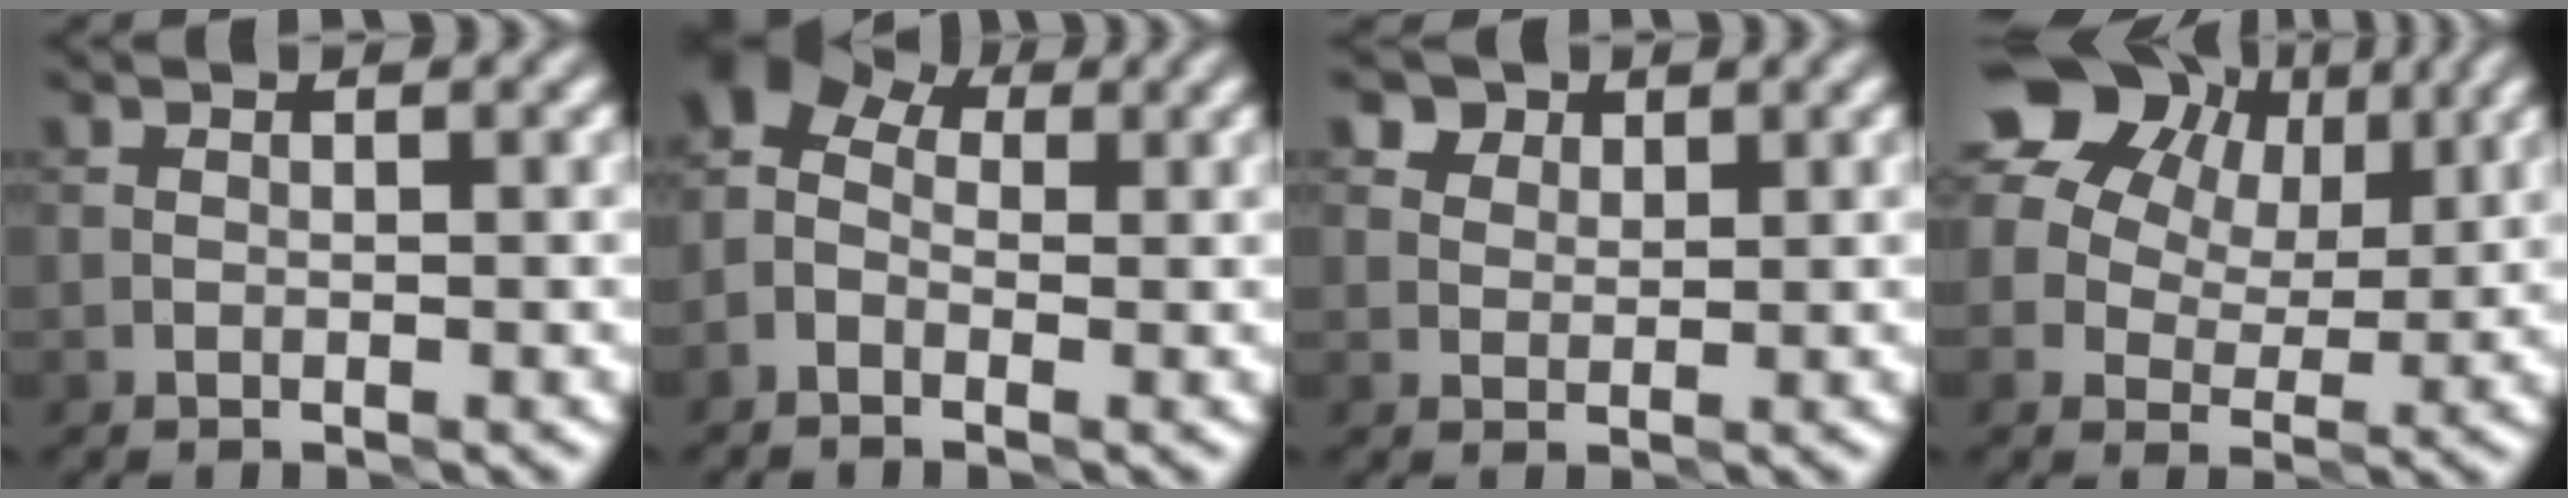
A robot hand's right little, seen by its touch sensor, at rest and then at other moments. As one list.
[{"total": 5.1, "force": [0.2, 3.7, 3.5], "torque": [-0.066, 0.031, -0.009]}, {"total": 4.4, "force": [3.0, 2.8, 1.8], "torque": [-0.035, 0.008, 0.033]}, {"total": 12.5, "force": [5.8, 8.4, 7.3], "torque": [-0.122, 0.041, 0.086]}]